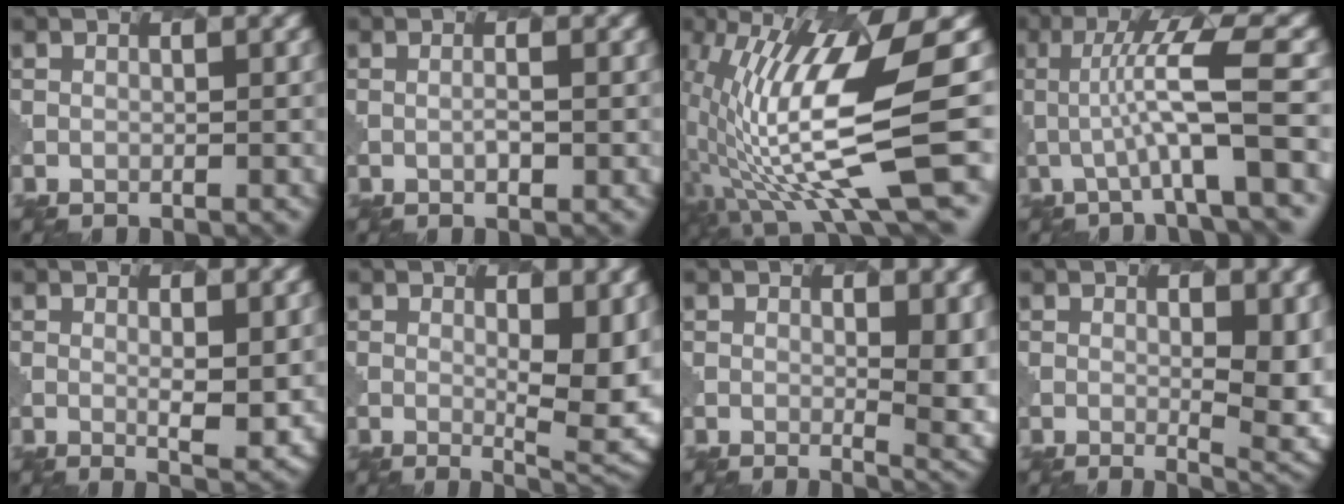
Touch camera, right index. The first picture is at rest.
{"total": 0.8, "force": [0.2, 0.1, 0.8], "torque": [-0.017, -0.003, 0.001]}
{"total": 12.9, "force": [-1.0, 2.5, 12.6], "torque": [-0.240, -0.004, -0.006]}
{"total": 6.4, "force": [-0.5, 0.7, 6.3], "torque": [-0.112, 0.011, -0.011]}
{"total": 3.3, "force": [0.7, 0.8, 3.1], "torque": [-0.051, -0.011, 0.016]}
{"total": 7.2, "force": [0.3, 2.5, 6.8], "torque": [-0.098, -0.015, 0.012]}
{"total": 6.2, "force": [1.0, 2.5, 5.5], "torque": [-0.064, -0.011, 0.020]}
{"total": 6.8, "force": [0.3, 2.6, 6.3], "torque": [-0.082, -0.013, 0.011]}